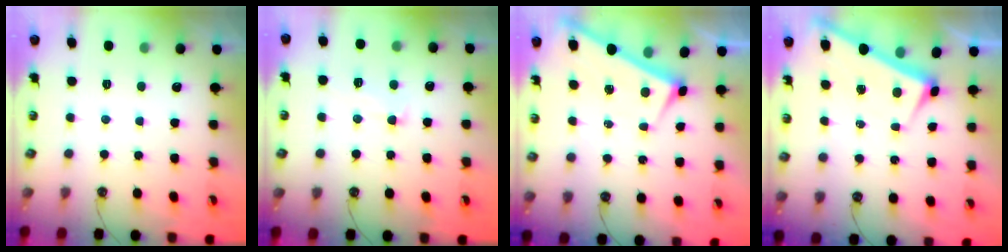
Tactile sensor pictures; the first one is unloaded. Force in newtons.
{"total": 1.8, "press": 1.4, "slide": 1.1}
{"total": 2.7, "press": 2.7, "slide": 0.3}
{"total": 3.1, "press": 3.1, "slide": 0.0}